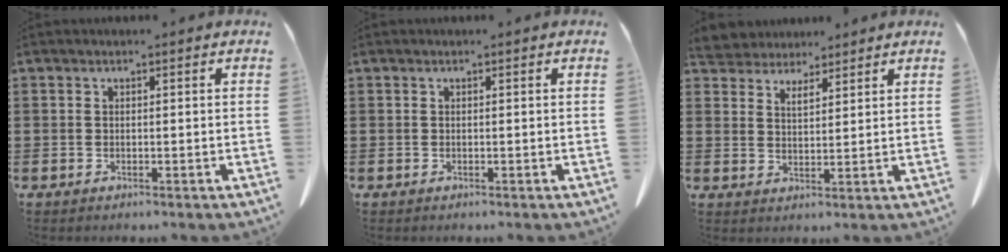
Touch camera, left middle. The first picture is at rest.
{"total": 0.0}
{"total": 4.2, "force": [3.9, 1.3, 0.2], "torque": [-0.019, -0.011, 0.073]}